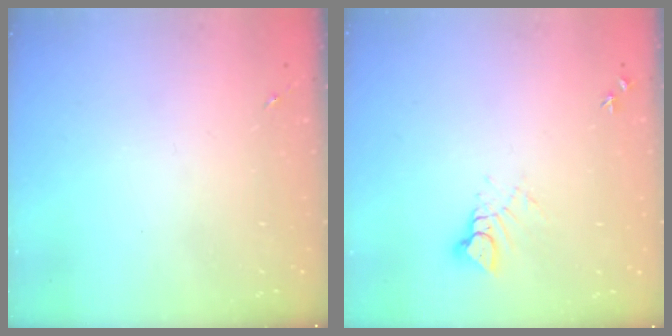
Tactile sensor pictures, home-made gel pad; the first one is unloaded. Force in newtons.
{"total": 4.4, "press": 4.4, "slide": 0.1}